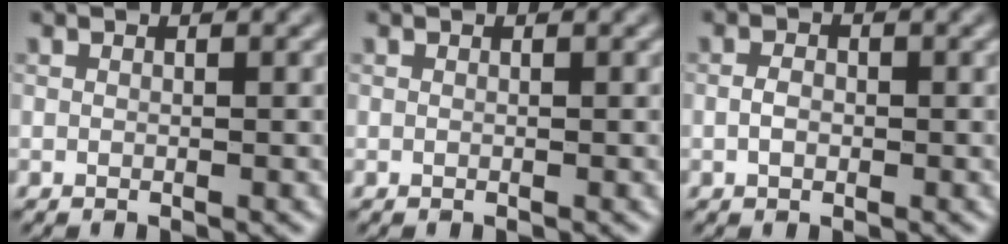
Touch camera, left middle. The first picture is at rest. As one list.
[{"total": 0.0}, {"total": 1.4, "force": [-0.3, 1.0, 1.0], "torque": [-0.019, 0.002, -0.009]}]